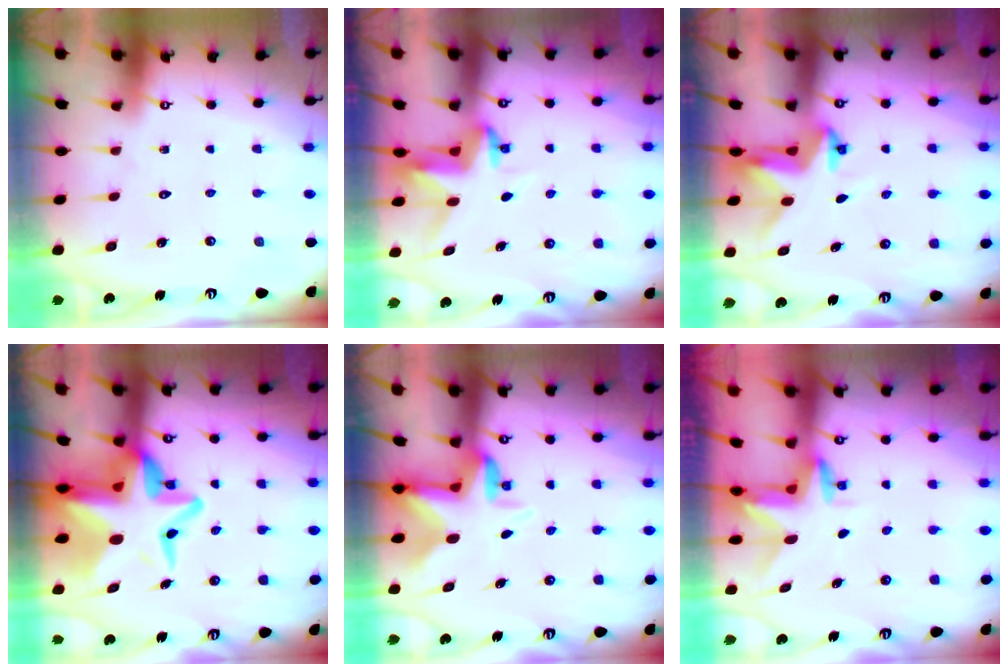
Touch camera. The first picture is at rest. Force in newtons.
{"total": 3.9, "press": 3.8, "slide": 0.3}
{"total": 3.4, "press": 3.4, "slide": 0.2}
{"total": 17.5, "press": 16.9, "slide": 4.3}
{"total": 4.9, "press": 4.6, "slide": 1.5}
{"total": 3.0, "press": 3.0, "slide": 0.2}